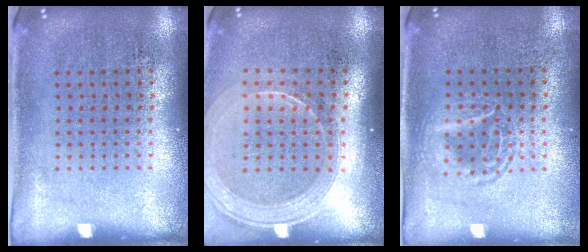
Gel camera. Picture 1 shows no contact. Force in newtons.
{"total": 1.8, "press": 1.6, "slide": 0.7}
{"total": 1.2, "press": 1.2, "slide": 0.1}